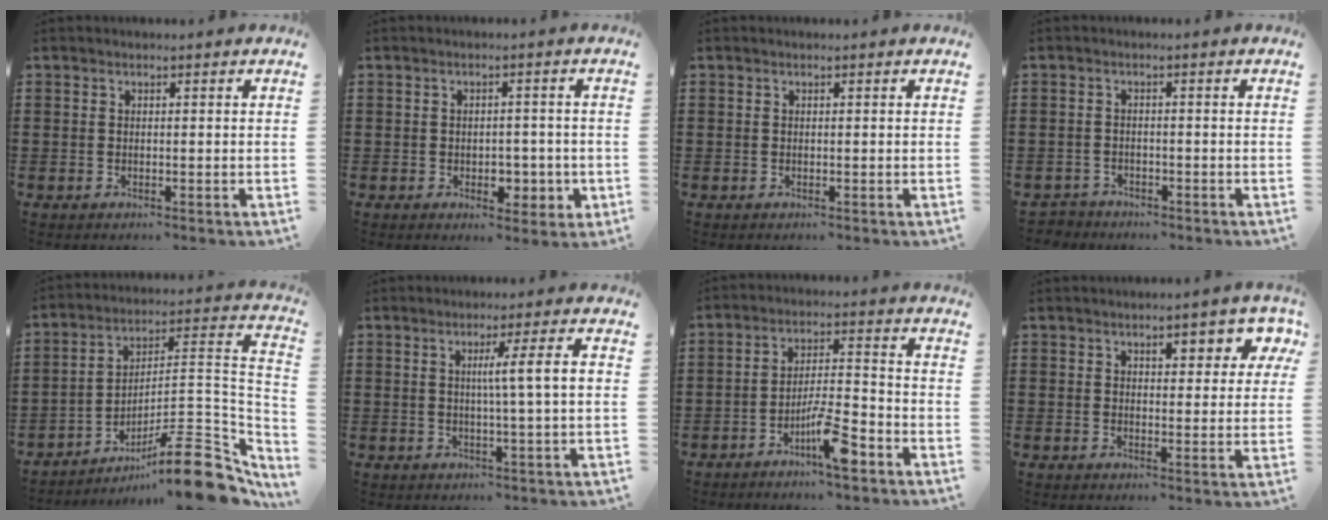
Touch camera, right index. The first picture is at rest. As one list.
[{"total": 3.6, "force": [-1.0, 2.6, 2.3], "torque": [-0.029, -0.002, -0.023]}, {"total": 0.0}, {"total": 1.9, "force": [-1.8, 0.5, -0.2], "torque": [-0.003, 0.002, -0.041]}, {"total": 14.8, "force": [-9.5, 3.0, 10.9], "torque": [-0.140, 0.029, -0.162]}, {"total": 5.3, "force": [0.4, -0.6, 5.2], "torque": [-0.097, -0.007, 0.000]}, {"total": 8.0, "force": [-4.6, 1.6, 6.3], "torque": [-0.117, 0.006, -0.083]}, {"total": 4.6, "force": [2.5, 2.1, 3.2], "torque": [-0.040, 0.000, 0.034]}]